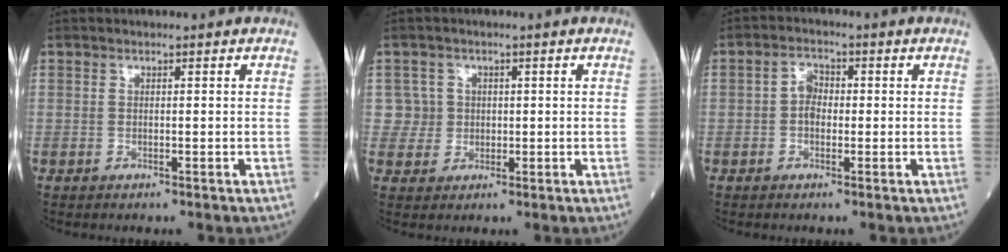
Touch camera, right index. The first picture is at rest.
{"total": 3.2, "force": [0.6, 3.1, -0.4], "torque": [0.019, 0.007, 0.009]}
{"total": 2.8, "force": [-0.3, 1.9, 2.0], "torque": [-0.035, 0.012, -0.009]}